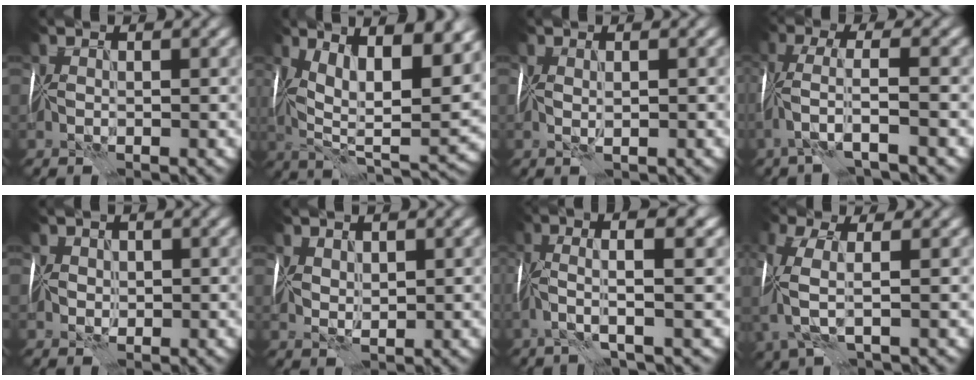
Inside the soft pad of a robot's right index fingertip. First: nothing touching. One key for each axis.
{"total": 15.3, "fx": 5.7, "fy": 6.6, "fz": 12.6, "tx": -0.203, "ty": 0.018, "tz": 0.101}
{"total": 0.9, "fx": 0.3, "fy": 0.2, "fz": 0.8, "tx": -0.014, "ty": 0.002, "tz": 0.007}
{"total": 3.5, "fx": -1.5, "fy": 0.4, "fz": 3.2, "tx": -0.067, "ty": 0.010, "tz": -0.037}
{"total": 1.6, "fx": 0.2, "fy": 1.5, "fz": 0.7, "tx": -0.008, "ty": 0.003, "tz": 0.000}
{"total": 2.1, "fx": 1.0, "fy": 1.4, "fz": 1.3, "tx": -0.026, "ty": 0.001, "tz": 0.019}
{"total": 5.2, "fx": 0.2, "fy": 0.8, "fz": 5.2, "tx": -0.097, "ty": 0.024, "tz": -0.006}
{"total": 5.3, "fx": -0.8, "fy": 2.3, "fz": 4.6, "tx": -0.127, "ty": -0.007, "tz": -0.020}